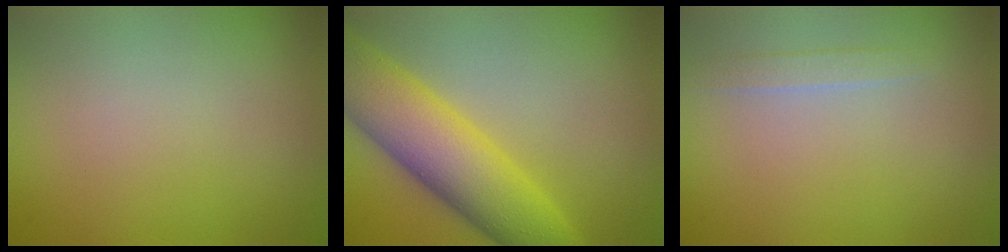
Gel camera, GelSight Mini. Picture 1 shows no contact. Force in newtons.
{"total": 8.5, "press": 8.5, "slide": 0.4}
{"total": 1.1, "press": 1.1, "slide": 0.2}